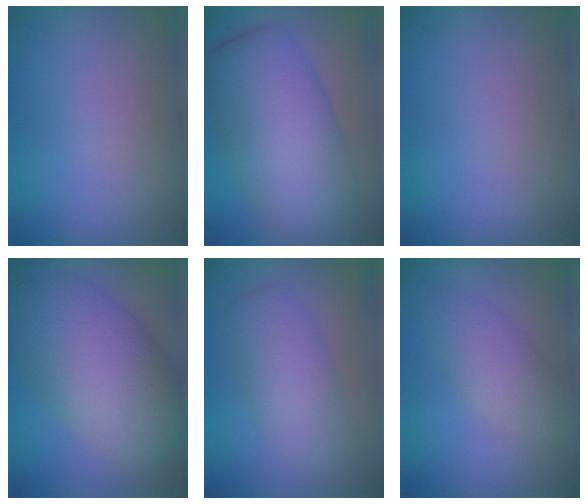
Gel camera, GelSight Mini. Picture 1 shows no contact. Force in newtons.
{"total": 9.8, "press": 9.8, "slide": 0.2}
{"total": 0.0}
{"total": 12.1, "press": 12.1, "slide": 0.2}
{"total": 4.3, "press": 4.3, "slide": 0.2}
{"total": 2.8, "press": 2.8, "slide": 0.2}